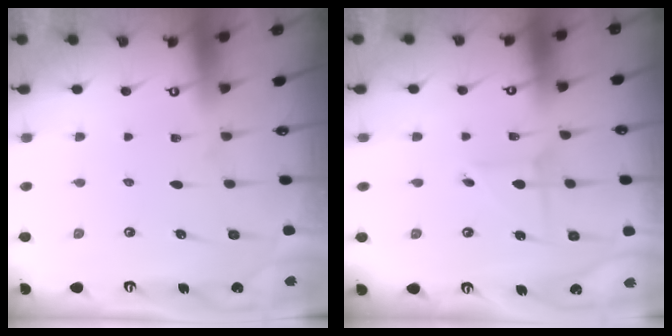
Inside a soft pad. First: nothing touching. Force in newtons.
{"total": 2.4, "press": 2.4, "slide": 0.2}